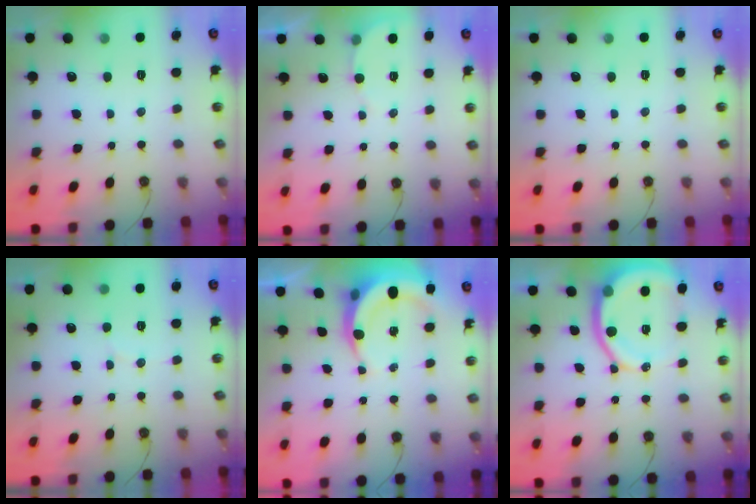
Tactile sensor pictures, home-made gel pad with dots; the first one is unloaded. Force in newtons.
{"total": 3.2, "press": 3.2, "slide": 0.3}
{"total": 0.0}
{"total": 3.9, "press": 3.9, "slide": 0.5}
{"total": 6.6, "press": 6.6, "slide": 0.9}
{"total": 12.9, "press": 12.8, "slide": 1.6}